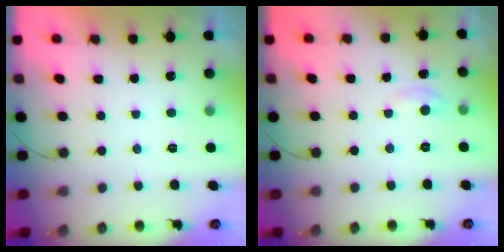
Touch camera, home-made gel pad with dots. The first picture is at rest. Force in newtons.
{"total": 2.8, "press": 2.8, "slide": 0.4}